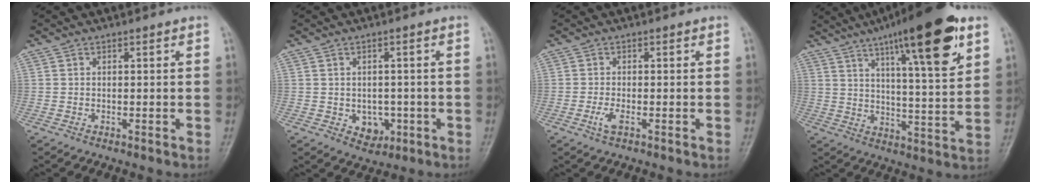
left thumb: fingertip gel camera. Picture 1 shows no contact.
{"total": 4.5, "force": [-1.1, 3.5, 2.5], "torque": [-0.012, 0.004, -0.005]}
{"total": 2.2, "force": [-0.9, 0.8, 1.9], "torque": [-0.047, -0.002, -0.018]}
{"total": 20.3, "force": [11.0, 4.3, 16.5], "torque": [-0.229, -0.034, 0.167]}